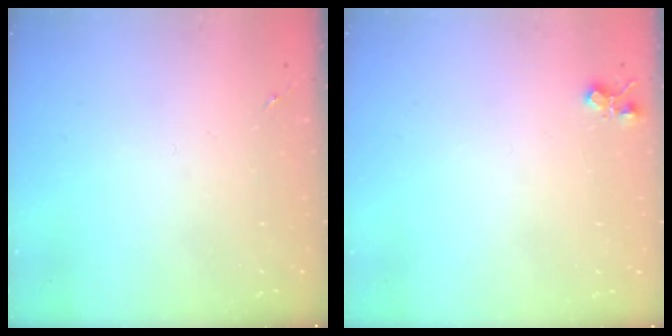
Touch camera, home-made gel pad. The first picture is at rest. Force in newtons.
{"total": 4.8, "press": 4.8, "slide": 0.7}